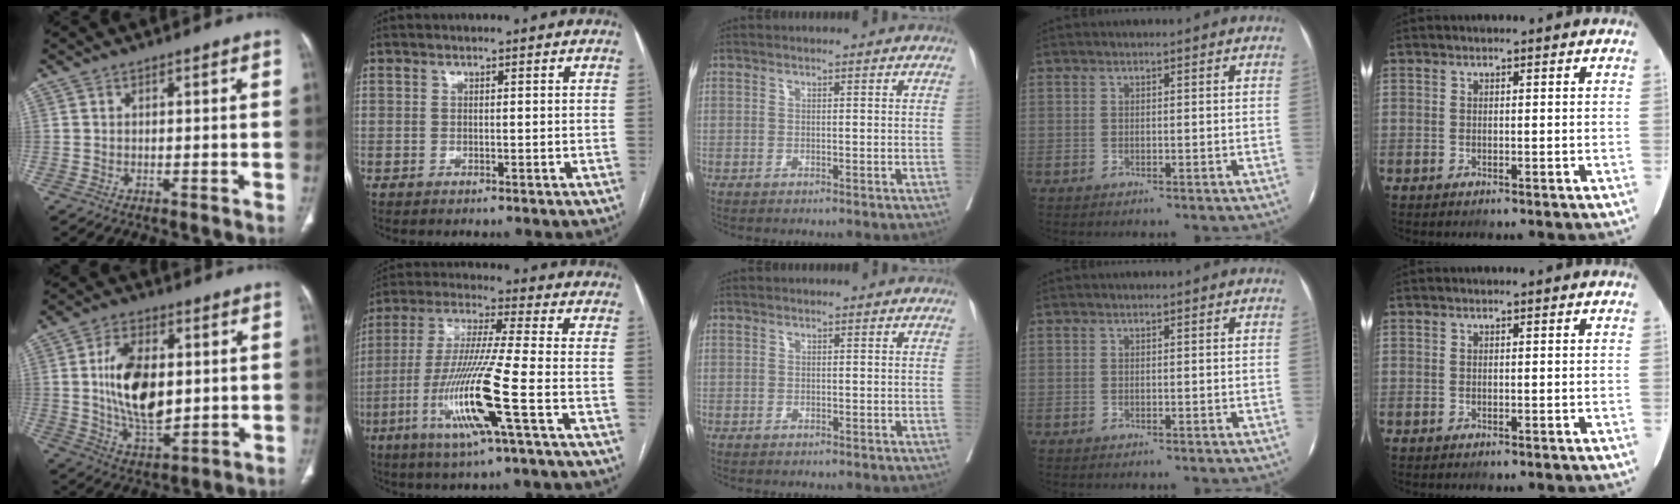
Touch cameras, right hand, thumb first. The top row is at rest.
{"thumb": {"total": 15.2, "force": [1.5, 8.5, 12.5], "torque": [-0.204, -0.011, 0.035]}, "index": {"total": 14.6, "force": [-5.1, -1.0, 13.7], "torque": [-0.282, -0.021, -0.101]}}